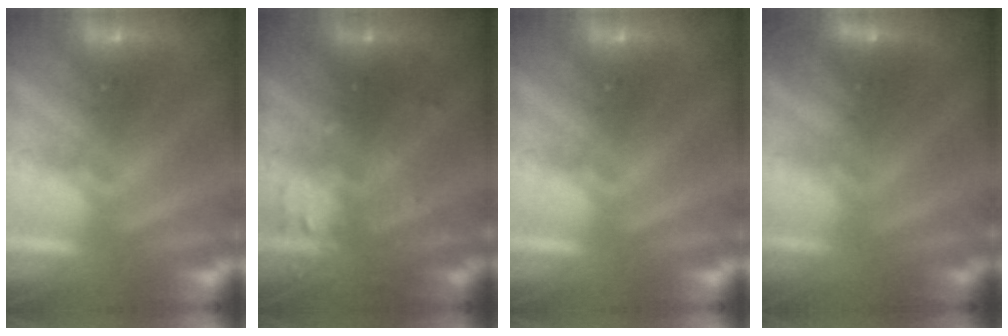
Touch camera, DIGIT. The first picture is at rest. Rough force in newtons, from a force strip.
{"total": 3.0}
{"total": 0.0}
{"total": 1.6}